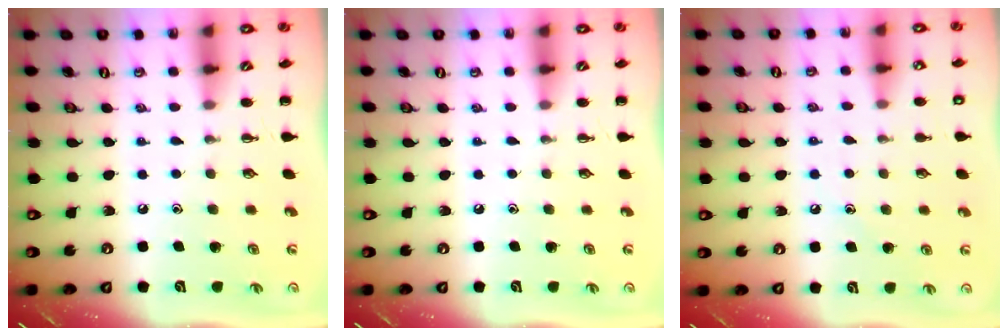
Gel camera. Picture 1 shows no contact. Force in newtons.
{"total": 0.0}
{"total": 7.7, "press": 7.4, "slide": 2.1}